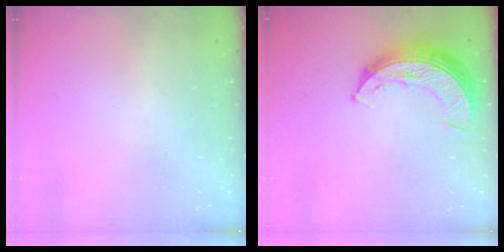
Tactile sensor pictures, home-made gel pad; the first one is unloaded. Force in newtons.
{"total": 10.5, "press": 10.5, "slide": 0.5}